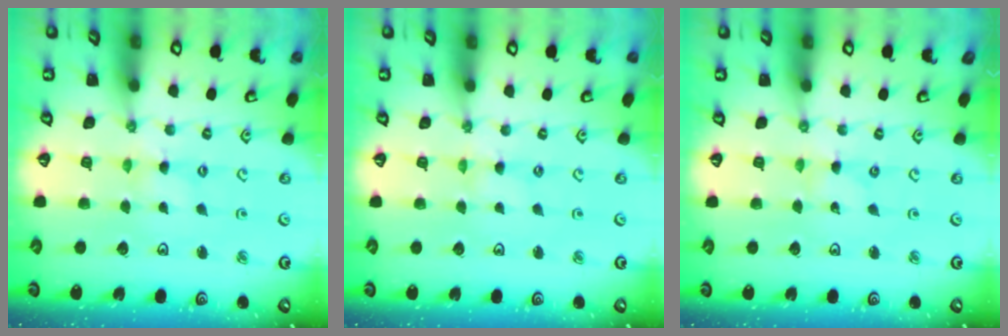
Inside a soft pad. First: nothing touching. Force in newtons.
{"total": 0.0}
{"total": 0.0}